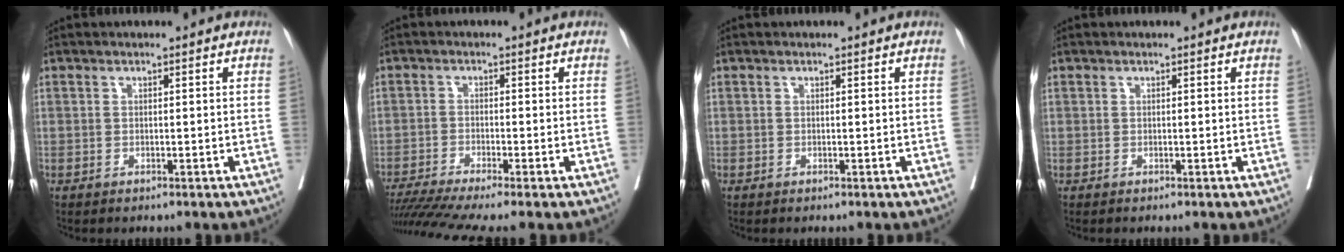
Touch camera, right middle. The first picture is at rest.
{"total": 9.0, "force": [-7.3, -0.5, 5.3], "torque": [-0.086, -0.014, -0.122]}
{"total": 0.0}
{"total": 0.0}